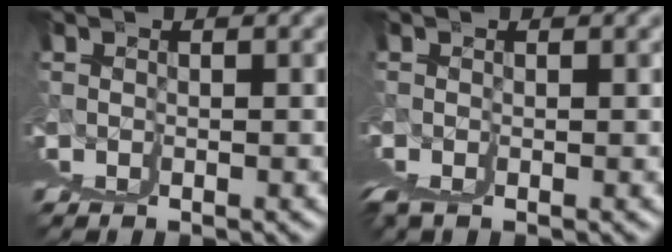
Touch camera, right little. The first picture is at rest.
{"total": 1.7, "force": [0.5, -0.3, 1.6], "torque": [-0.012, 0.006, 0.009]}